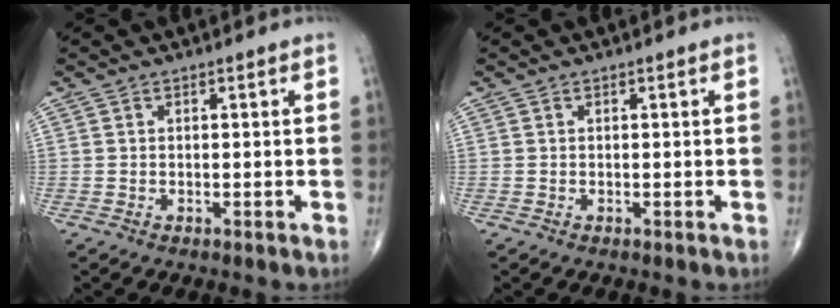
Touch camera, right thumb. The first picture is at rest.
{"total": 0.0}